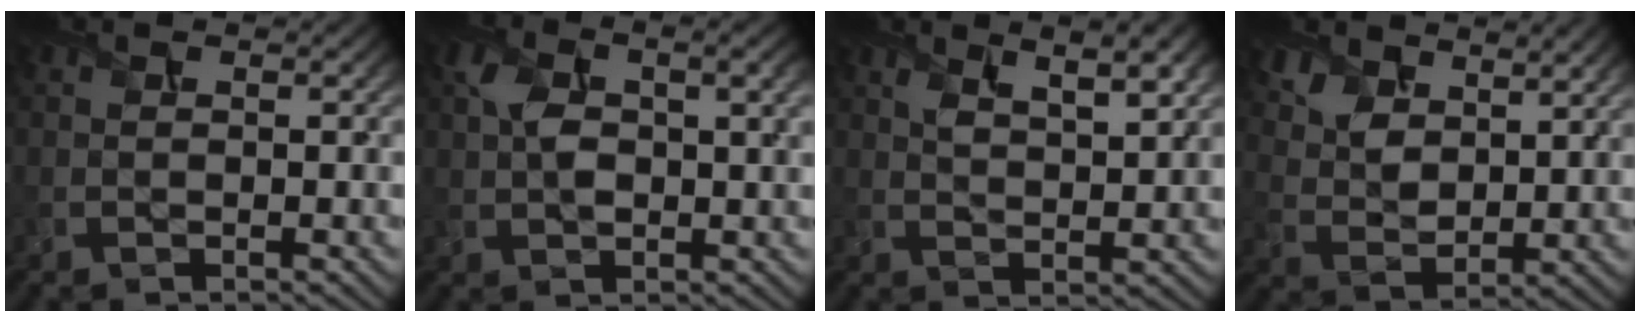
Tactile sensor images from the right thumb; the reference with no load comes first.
{"total": 6.9, "force": [1.4, 3.6, 5.7], "torque": [-0.113, 0.006, 0.024]}
{"total": 5.7, "force": [3.3, 1.8, 4.3], "torque": [-0.077, -0.002, 0.062]}
{"total": 8.3, "force": [5.8, 4.2, 4.3], "torque": [-0.112, -0.012, 0.118]}